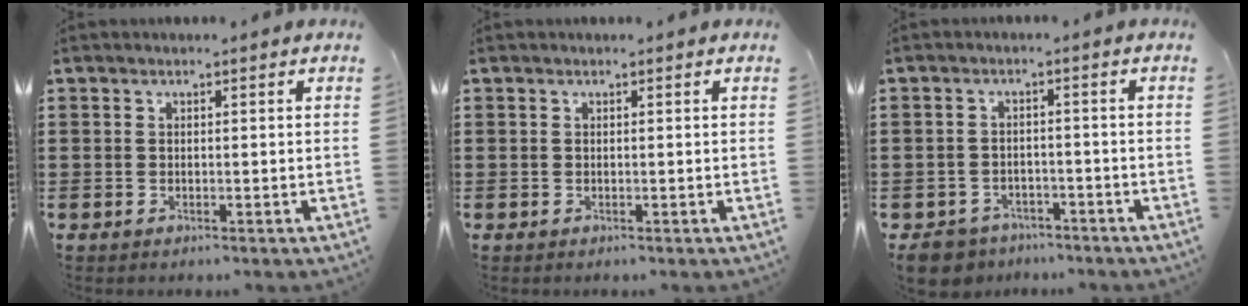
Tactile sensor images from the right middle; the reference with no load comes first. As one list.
[{"total": 0.0}, {"total": 3.8, "force": [-3.6, 1.0, 0.1], "torque": [-0.022, -0.001, -0.081]}]